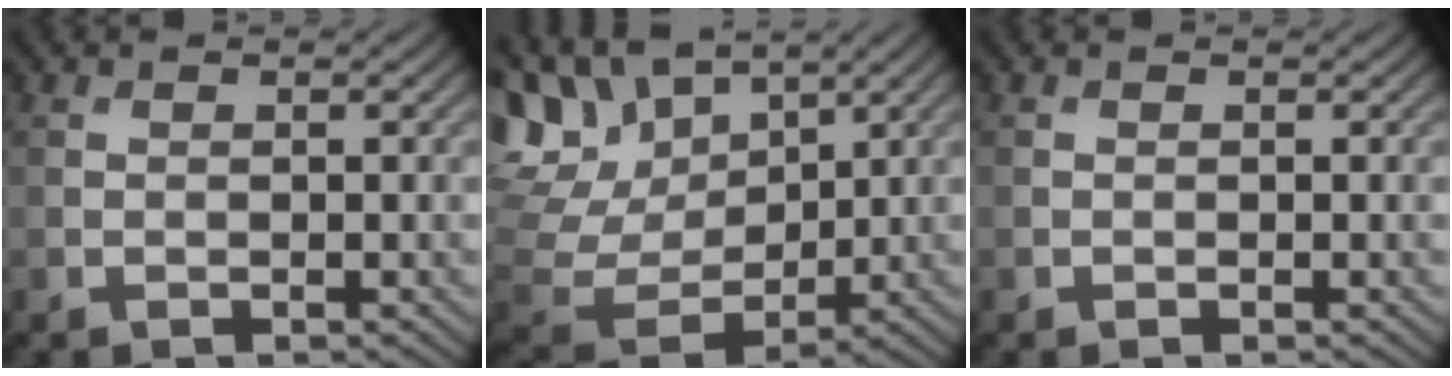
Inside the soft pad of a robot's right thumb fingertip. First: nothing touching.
{"total": 13.2, "force": [6.7, 8.2, 7.9], "torque": [-0.211, 0.029, 0.134]}
{"total": 0.0}